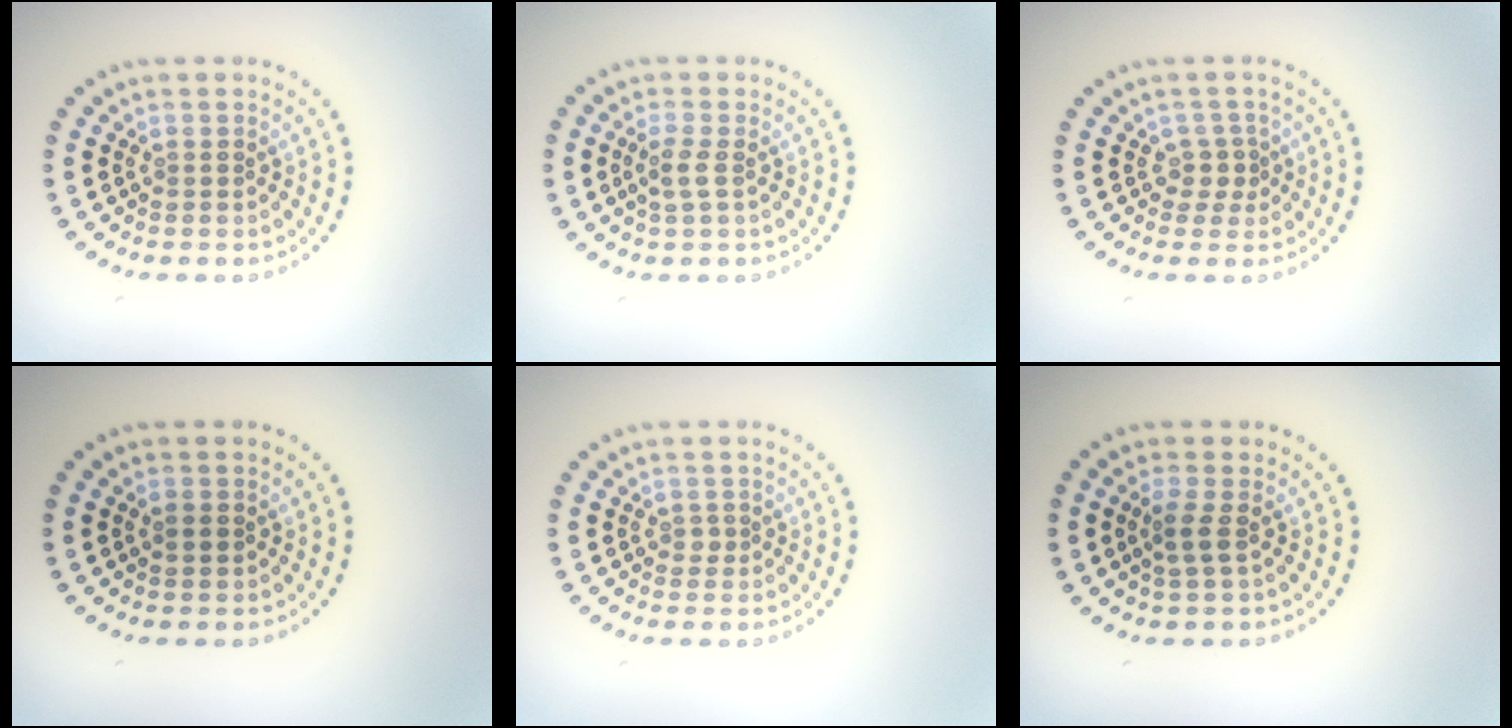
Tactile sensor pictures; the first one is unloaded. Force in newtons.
{"total": 1.5, "press": 1.3, "slide": 0.6}
{"total": 1.6, "press": 1.2, "slide": 1.1}
{"total": 1.1, "press": 1.1, "slide": 0.1}
{"total": 0.7, "press": 0.6, "slide": 0.4}
{"total": 1.5, "press": 1.3, "slide": 0.9}